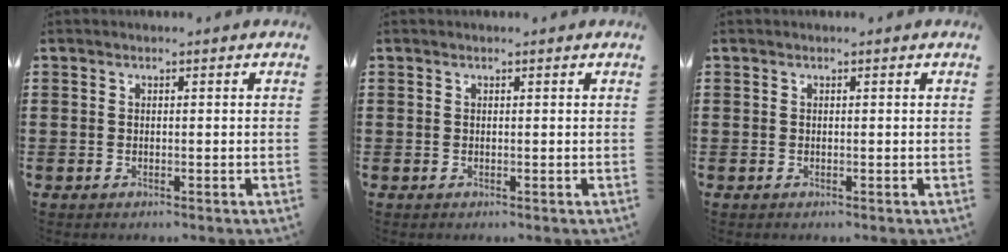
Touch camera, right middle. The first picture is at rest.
{"total": 0.0}
{"total": 0.0}